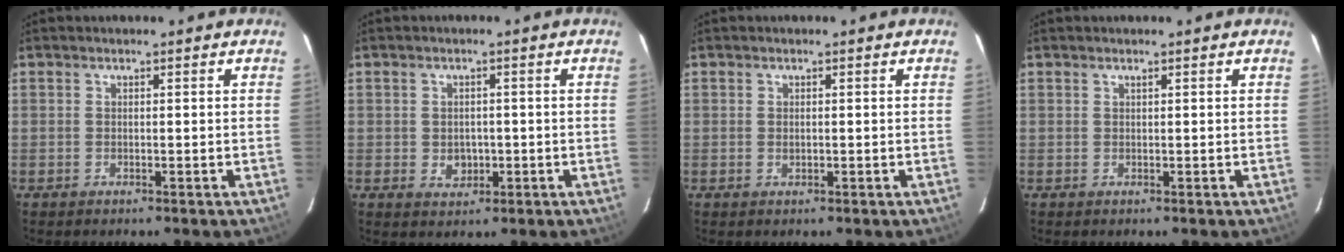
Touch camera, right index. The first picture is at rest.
{"total": 3.4, "force": [-0.7, 2.9, 1.6], "torque": [-0.028, 0.001, -0.004]}
{"total": 0.7, "force": [0.0, 0.5, 0.6], "torque": [-0.011, -0.001, 0.002]}
{"total": 0.0}